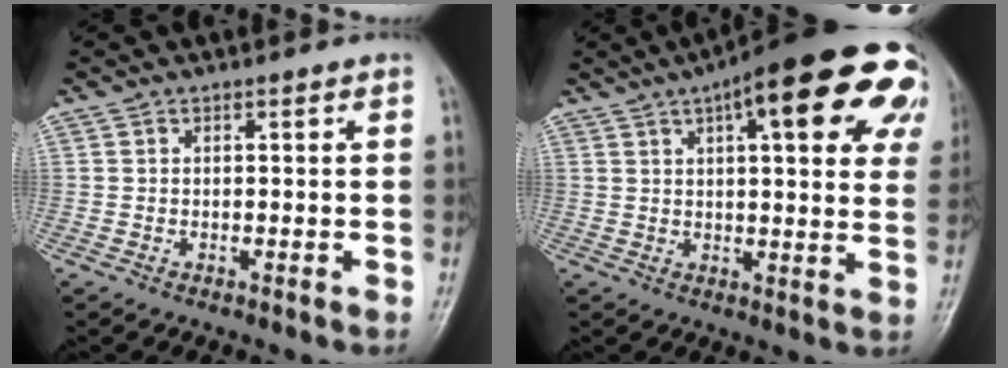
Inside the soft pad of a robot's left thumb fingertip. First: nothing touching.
{"total": 25.1, "force": [11.0, 7.9, 21.1], "torque": [-0.250, 0.013, 0.139]}